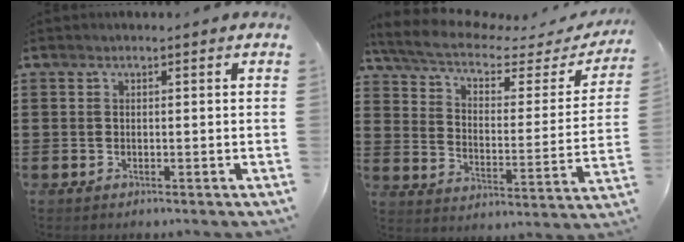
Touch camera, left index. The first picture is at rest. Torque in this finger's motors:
{"motor_torque": [2.14, 0.00, 0.81, 0.06]}